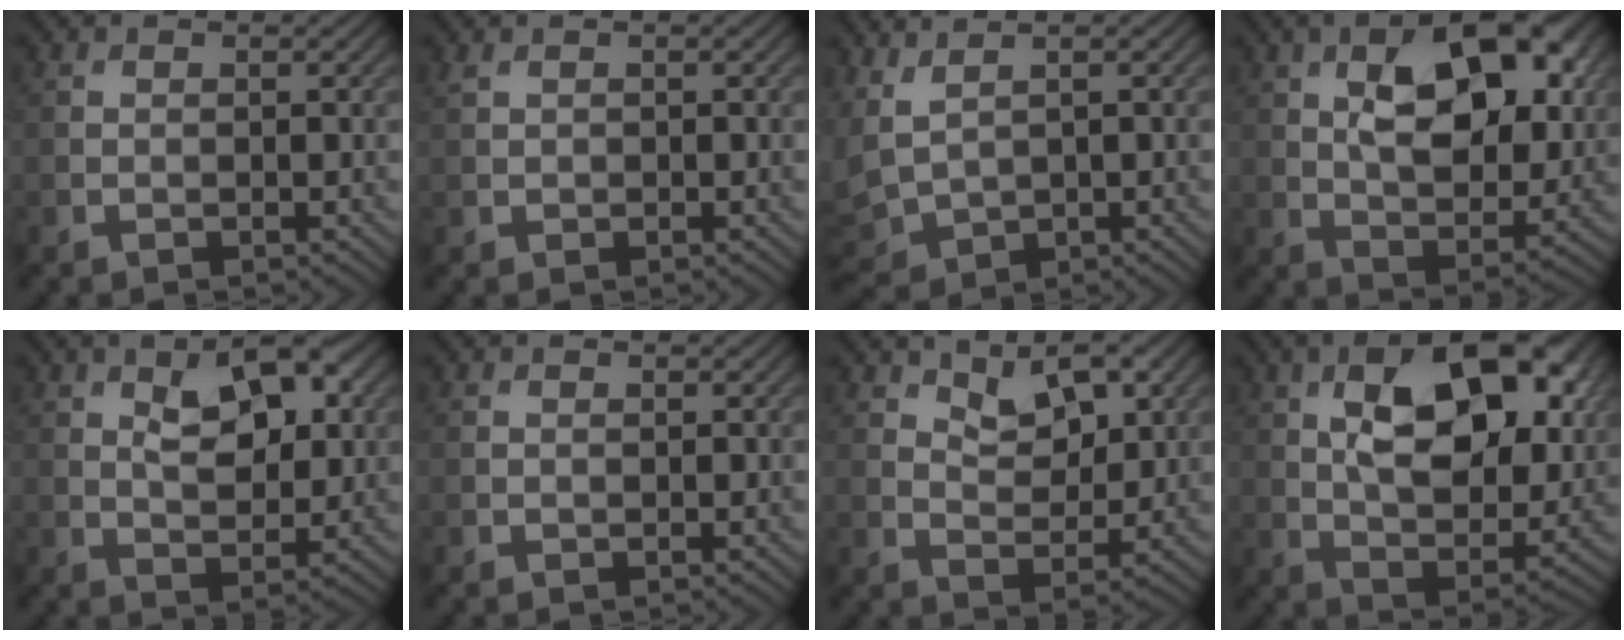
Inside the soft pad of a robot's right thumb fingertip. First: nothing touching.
{"total": 0.7, "force": [0.3, 0.5, 0.5], "torque": [-0.017, 0.001, 0.010]}
{"total": 4.4, "force": [1.7, 2.4, 3.3], "torque": [-0.105, -0.006, 0.040]}
{"total": 13.5, "force": [4.1, 7.1, 10.7], "torque": [-0.162, 0.007, 0.056]}
{"total": 8.2, "force": [2.8, 4.2, 6.4], "torque": [-0.107, 0.004, 0.042]}
{"total": 0.0}
{"total": 5.9, "force": [3.4, 2.9, 3.8], "torque": [-0.064, -0.010, 0.059]}
{"total": 15.3, "force": [4.7, 8.1, 12.1], "torque": [-0.188, 0.012, 0.067]}